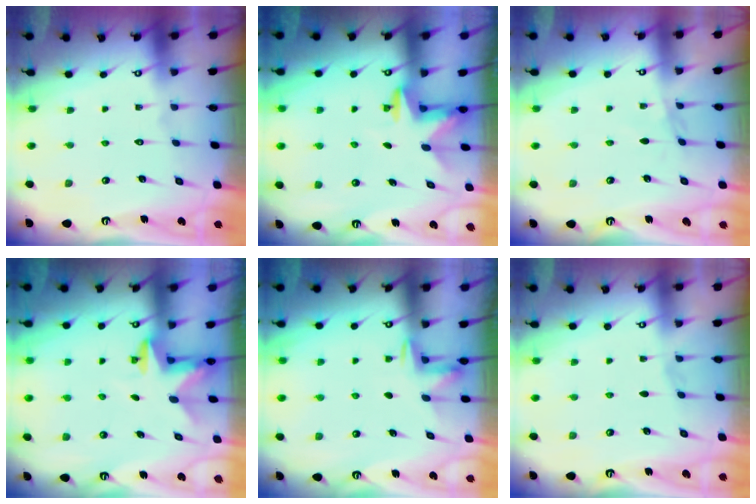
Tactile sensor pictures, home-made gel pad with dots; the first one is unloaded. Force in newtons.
{"total": 2.7, "press": 2.6, "slide": 0.6}
{"total": 2.5, "press": 2.5, "slide": 0.5}
{"total": 2.5, "press": 2.5, "slide": 0.4}
{"total": 2.3, "press": 2.2, "slide": 0.4}
{"total": 2.1, "press": 2.1, "slide": 0.4}